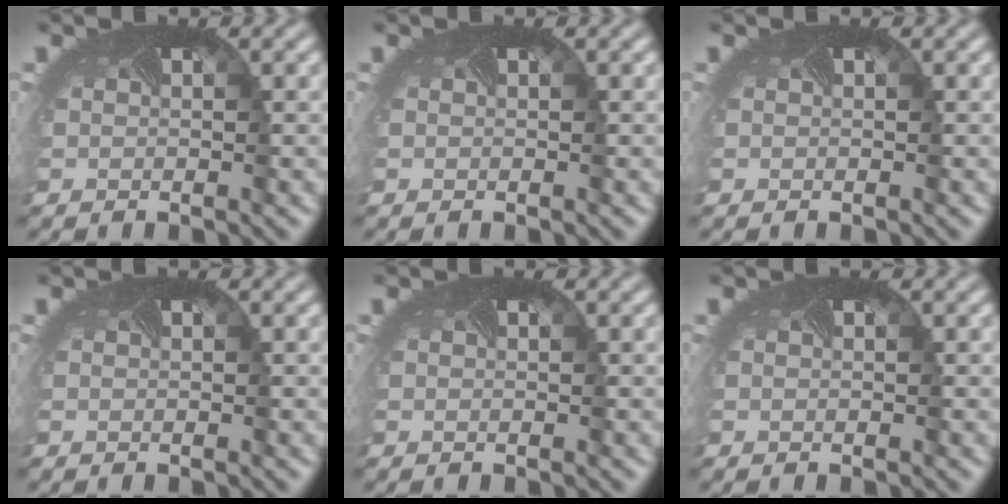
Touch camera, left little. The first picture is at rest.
{"total": 0.0}
{"total": 0.0}
{"total": 0.0}
{"total": 0.0}
{"total": 0.0}